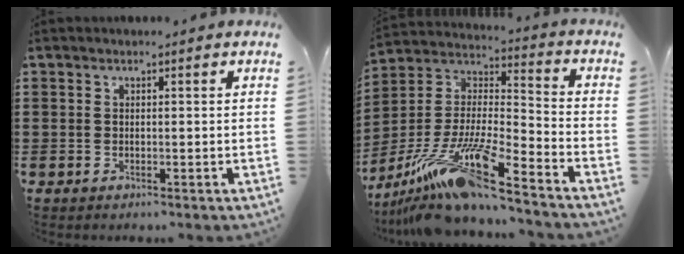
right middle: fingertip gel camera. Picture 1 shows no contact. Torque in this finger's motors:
{"motor_torque": [2.14, 0.00, 1.05, 0.21]}